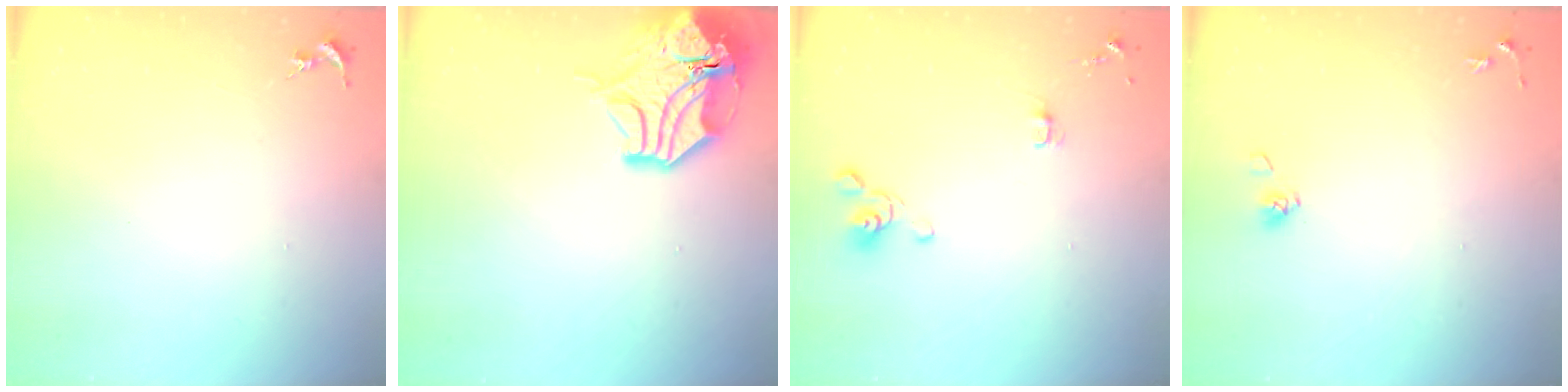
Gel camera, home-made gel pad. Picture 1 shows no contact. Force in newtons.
{"total": 15.1, "press": 14.9, "slide": 2.5}
{"total": 4.1, "press": 3.9, "slide": 1.4}
{"total": 3.9, "press": 3.5, "slide": 1.7}